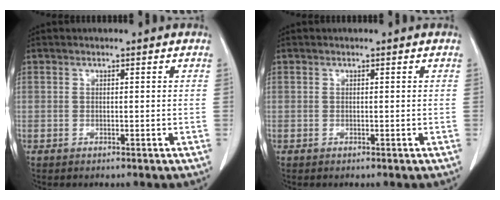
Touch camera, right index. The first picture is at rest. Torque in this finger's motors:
{"motor_torque": [0.00, 0.00, 0.08, -0.01]}